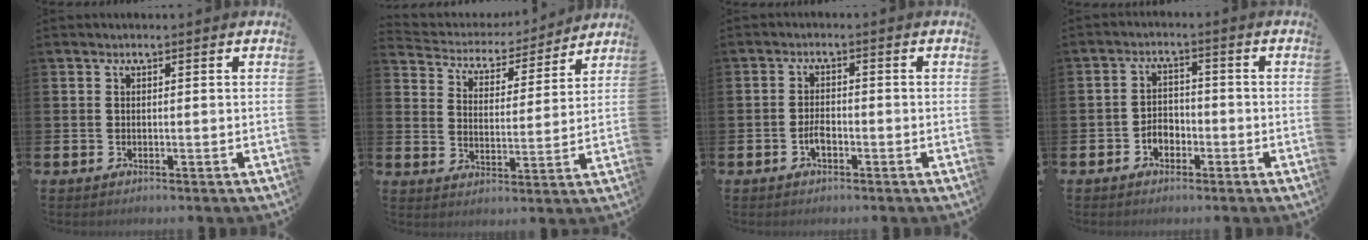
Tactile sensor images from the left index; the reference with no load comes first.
{"total": 4.7, "force": [4.5, 1.6, 0.1], "torque": [-0.032, -0.042, 0.070]}
{"total": 2.1, "force": [-1.0, 1.0, 1.5], "torque": [-0.023, 0.000, -0.020]}
{"total": 2.8, "force": [-1.6, 2.0, 1.2], "torque": [-0.019, 0.004, -0.036]}